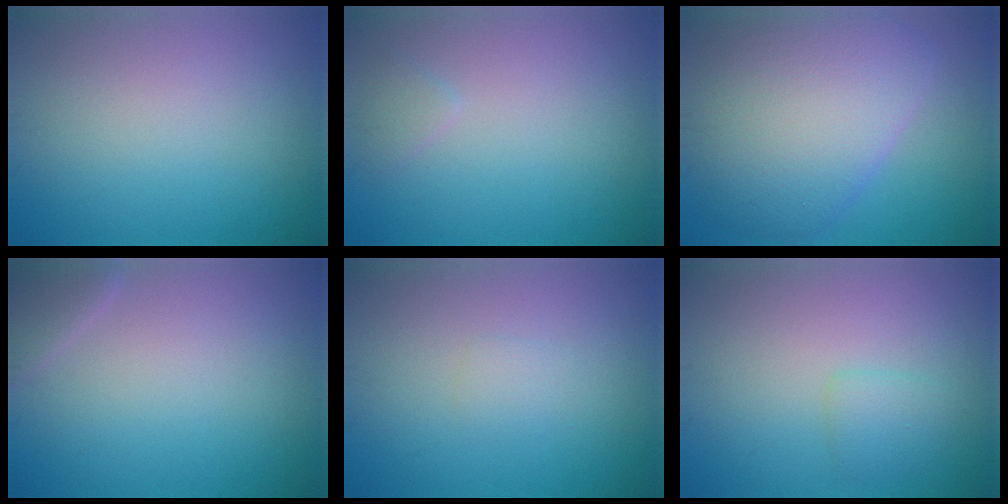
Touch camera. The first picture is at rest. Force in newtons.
{"total": 0.9, "press": 0.9, "slide": 0.1}
{"total": 9.4, "press": 9.4, "slide": 0.7}
{"total": 1.7, "press": 1.7, "slide": 0.1}
{"total": 0.9, "press": 0.9, "slide": 0.1}
{"total": 1.4, "press": 1.4, "slide": 0.1}